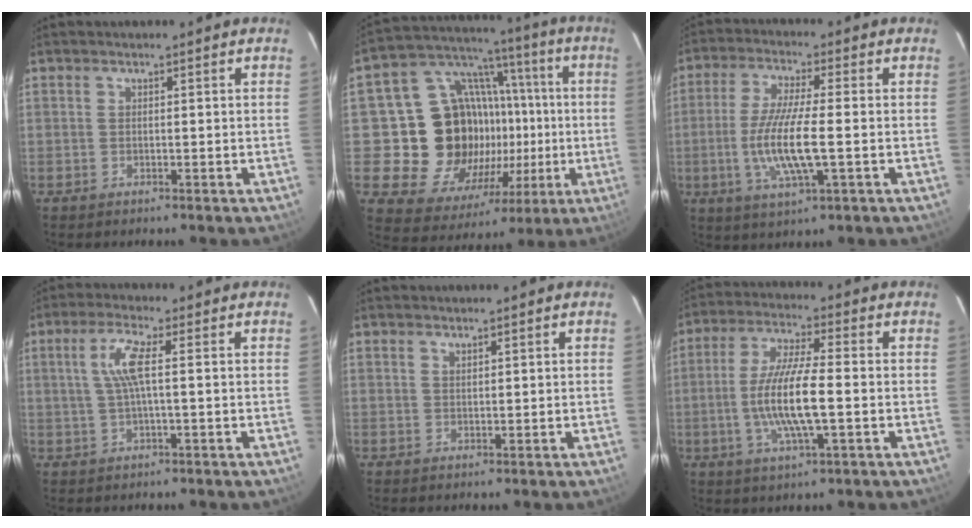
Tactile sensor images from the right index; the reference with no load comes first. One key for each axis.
{"total": 21.5, "fx": -2.0, "fy": 17.5, "fz": 12.3, "tx": -0.235, "ty": 0.039, "tz": -0.009}
{"total": 11.1, "fx": -2.0, "fy": 1.8, "fz": 10.8, "tx": -0.216, "ty": -0.010, "tz": -0.041}
{"total": 5.3, "fx": 0.6, "fy": 0.4, "fz": 5.3, "tx": -0.107, "ty": 0.004, "tz": 0.015}
{"total": 0.7, "fx": 0.6, "fy": 0.2, "fz": 0.2, "tx": -0.004, "ty": 0.001, "tz": 0.012}
{"total": 11.6, "fx": -1.9, "fy": 1.8, "fz": 11.3, "tx": -0.224, "ty": -0.004, "tz": -0.039}